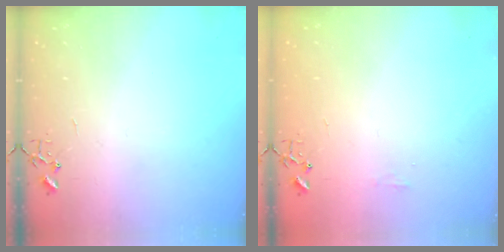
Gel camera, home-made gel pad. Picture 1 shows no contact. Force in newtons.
{"total": 4.5, "press": 4.4, "slide": 0.7}